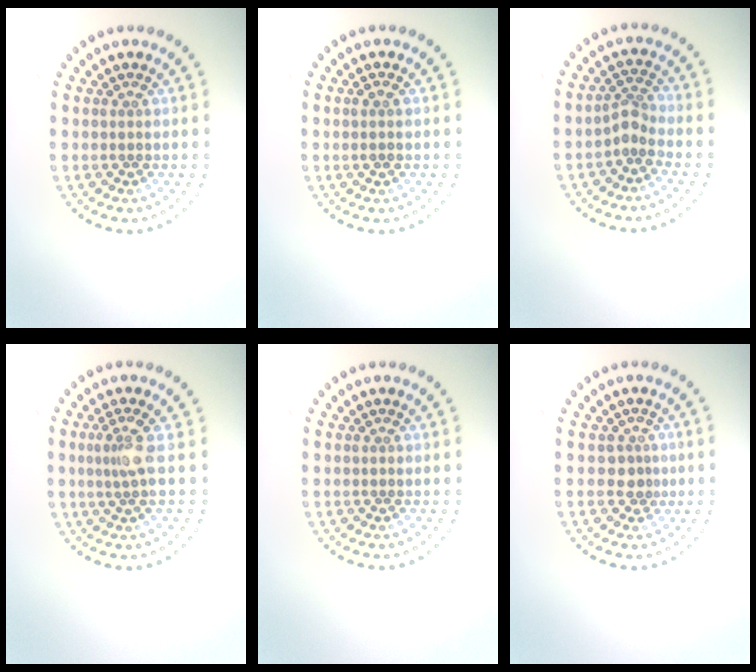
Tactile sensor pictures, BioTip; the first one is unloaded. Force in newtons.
{"total": 1.0, "press": 0.9, "slide": 0.3}
{"total": 1.9, "press": 1.4, "slide": 1.3}
{"total": 2.1, "press": 1.6, "slide": 1.4}
{"total": 0.0}
{"total": 1.6, "press": 1.2, "slide": 1.1}